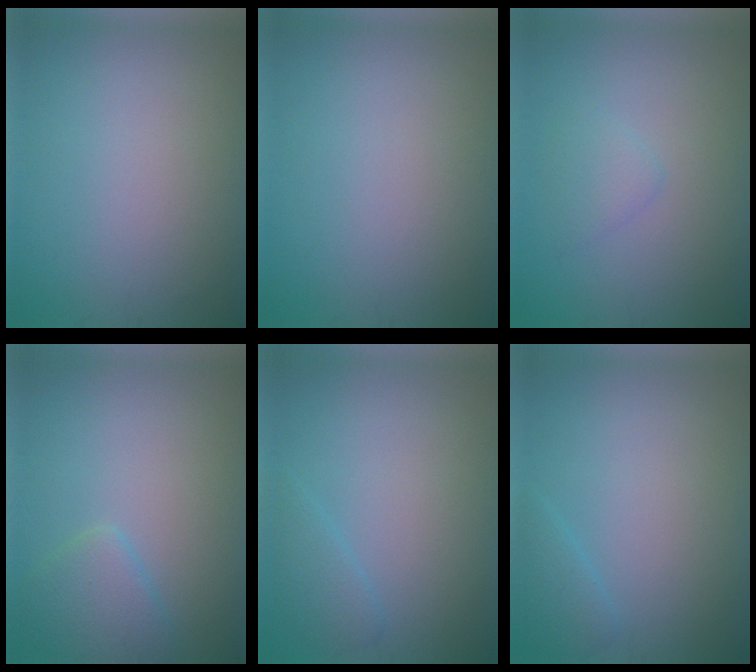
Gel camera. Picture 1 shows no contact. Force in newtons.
{"total": 0.0}
{"total": 1.4, "press": 1.4, "slide": 0.1}
{"total": 2.5, "press": 2.5, "slide": 0.2}
{"total": 1.5, "press": 1.5, "slide": 0.1}
{"total": 1.3, "press": 1.3, "slide": 0.1}